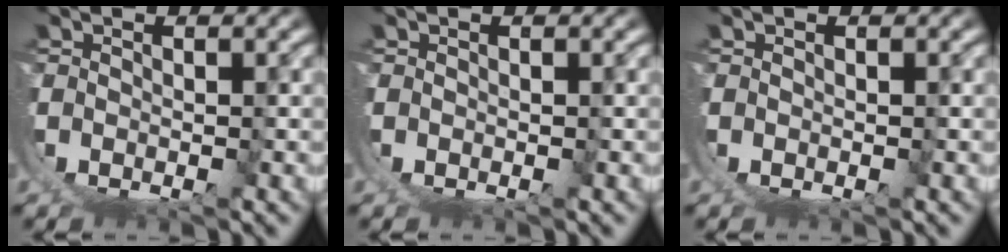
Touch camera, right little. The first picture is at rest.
{"total": 0.0}
{"total": 0.0}